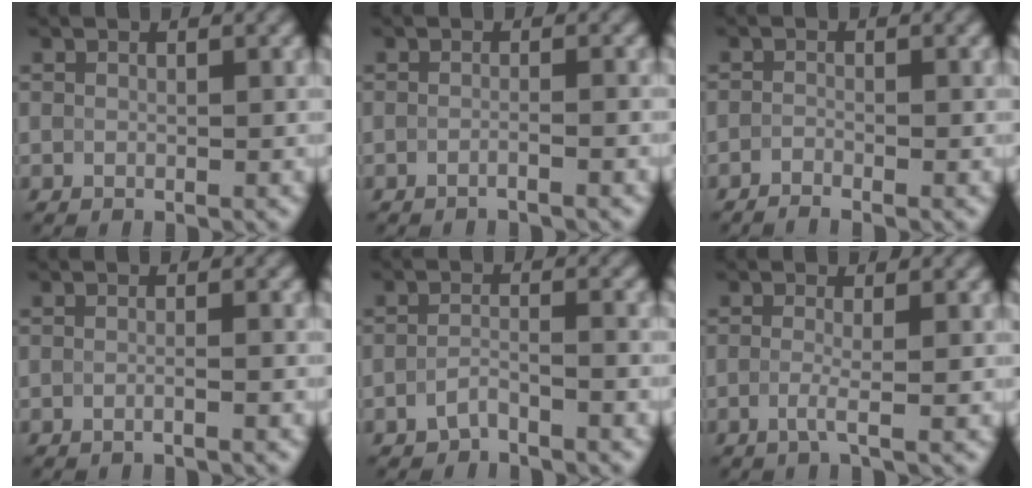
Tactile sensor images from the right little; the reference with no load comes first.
{"total": 1.3, "force": [-1.2, -0.1, 0.1], "torque": [0.004, -0.006, -0.029]}
{"total": 1.7, "force": [-1.7, -0.3, -0.3], "torque": [0.006, -0.006, -0.030]}
{"total": 1.0, "force": [-0.9, 0.1, 0.3], "torque": [0.003, -0.010, -0.025]}
{"total": 2.1, "force": [-2.1, -0.1, -0.2], "torque": [-0.003, 0.004, -0.038]}
{"total": 1.2, "force": [-0.9, 0.0, 0.8], "torque": [-0.020, -0.005, -0.016]}